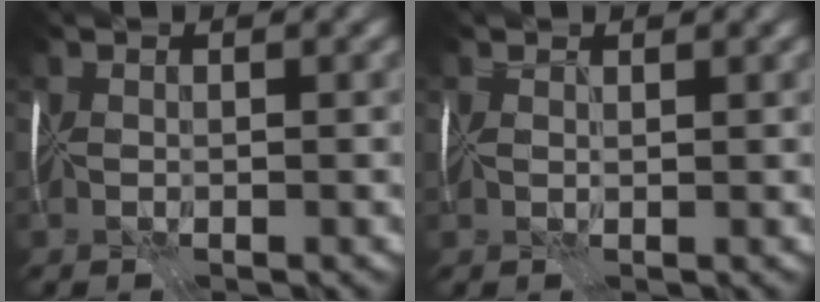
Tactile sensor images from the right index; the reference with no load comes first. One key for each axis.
{"total": 0.9, "fx": 0.8, "fy": 0.2, "fz": 0.3, "tx": -0.018, "ty": 0.007, "tz": 0.015}